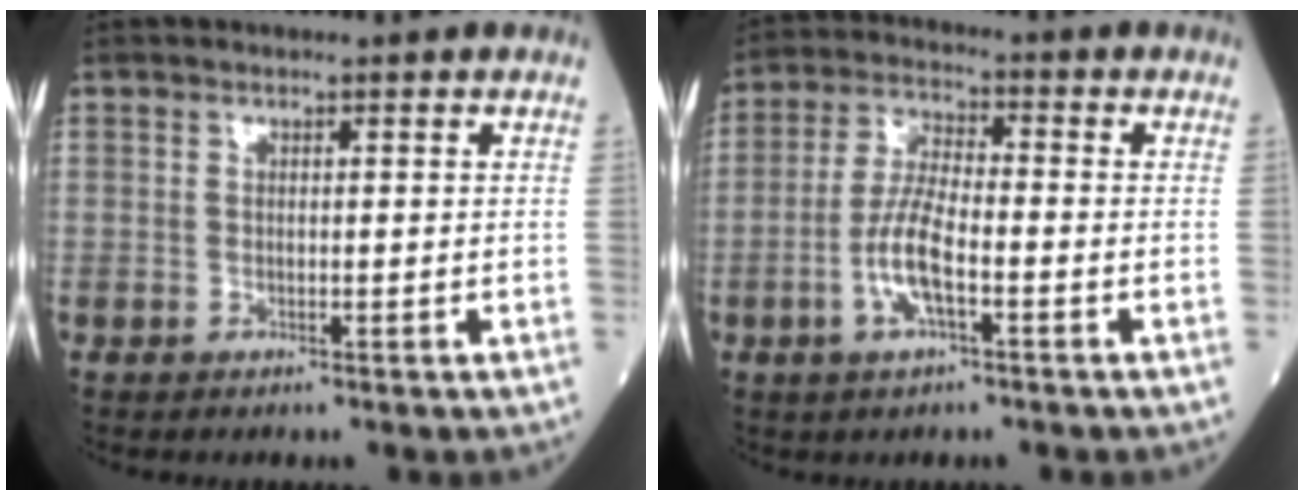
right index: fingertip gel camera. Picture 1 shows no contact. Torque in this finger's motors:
{"motor_torque": [1.22, -0.64, 0.65, 0.17]}